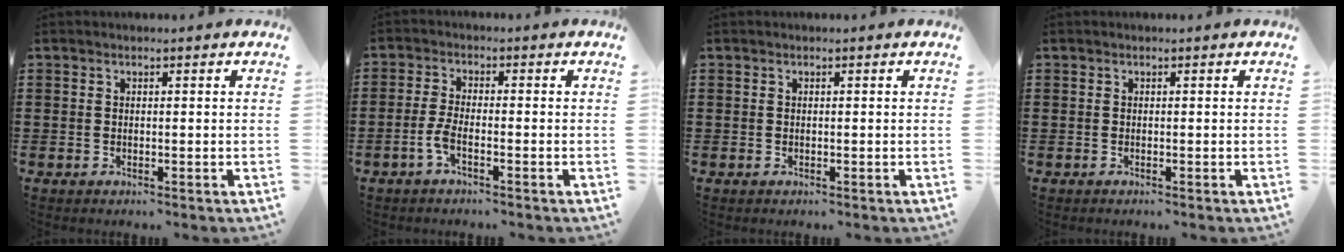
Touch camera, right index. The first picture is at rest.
{"total": 3.2, "force": [-1.6, 0.6, 2.7], "torque": [-0.067, -0.007, -0.036]}
{"total": 0.0}
{"total": 0.0}